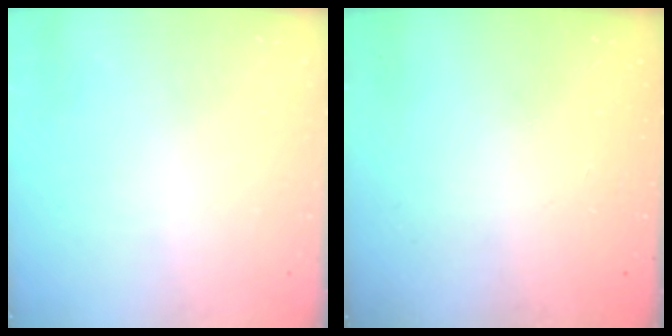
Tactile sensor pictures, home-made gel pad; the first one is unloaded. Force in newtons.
{"total": 0.0}